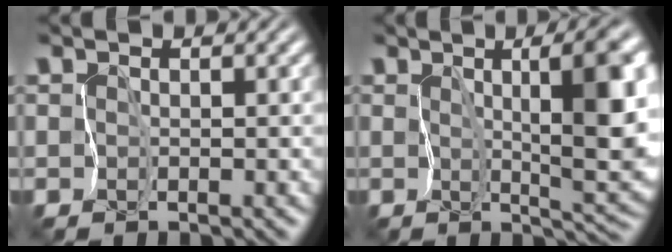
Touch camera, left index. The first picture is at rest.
{"total": 9.6, "force": [2.2, 2.8, 9.0], "torque": [-0.118, 0.002, 0.031]}